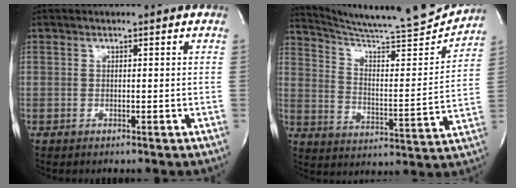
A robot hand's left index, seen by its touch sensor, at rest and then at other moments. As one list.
[{"total": 18.4, "force": [17.9, -0.7, 4.3], "torque": [-0.084, -0.071, 0.259]}]